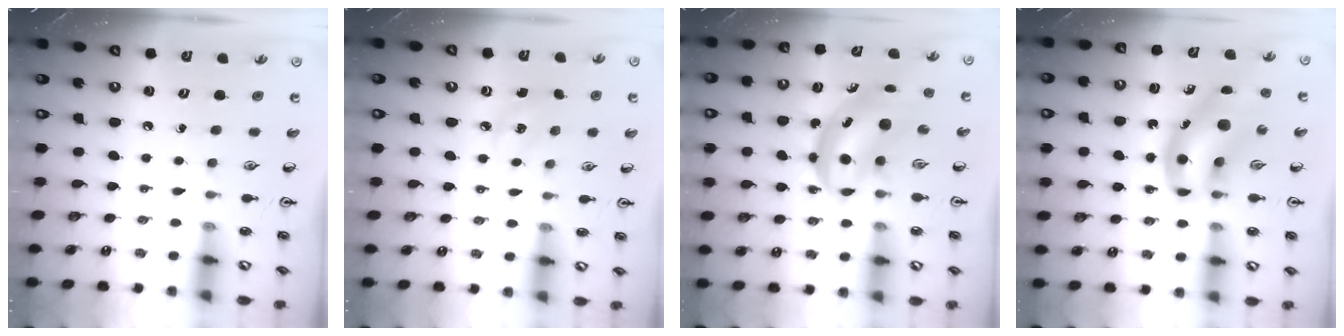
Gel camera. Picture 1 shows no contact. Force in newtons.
{"total": 5.3, "press": 5.1, "slide": 1.3}
{"total": 5.5, "press": 5.4, "slide": 1.2}
{"total": 12.1, "press": 11.6, "slide": 3.4}